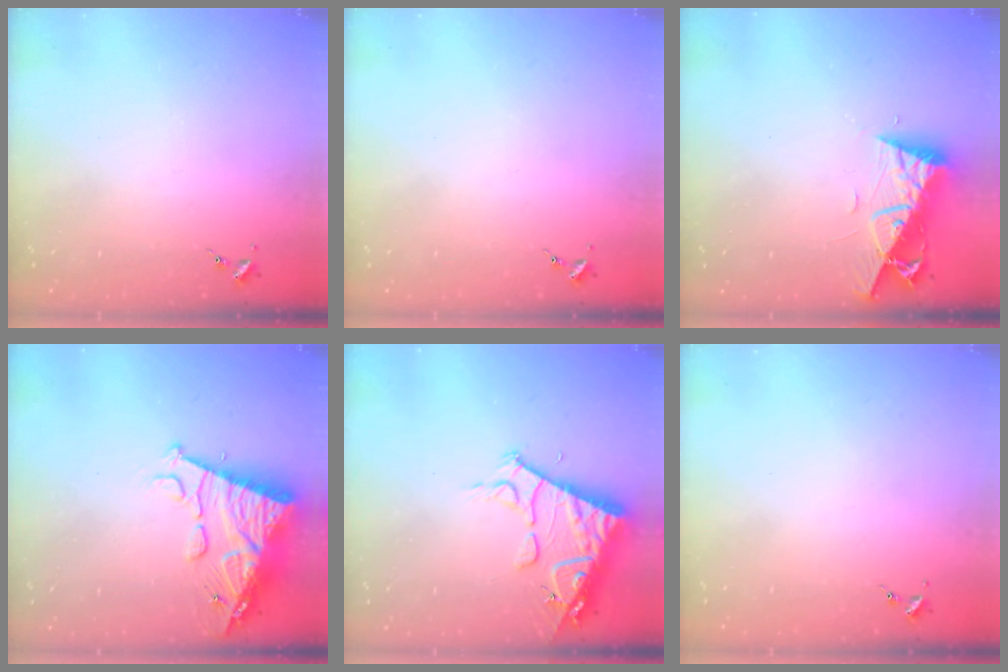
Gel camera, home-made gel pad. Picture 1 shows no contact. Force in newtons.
{"total": 0.0}
{"total": 9.3, "press": 9.2, "slide": 1.1}
{"total": 14.9, "press": 14.8, "slide": 1.5}
{"total": 13.9, "press": 13.8, "slide": 1.7}
{"total": 0.0}